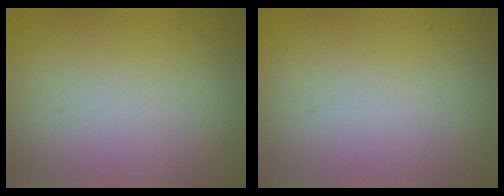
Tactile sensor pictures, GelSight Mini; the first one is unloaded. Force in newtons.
{"total": 0.0}